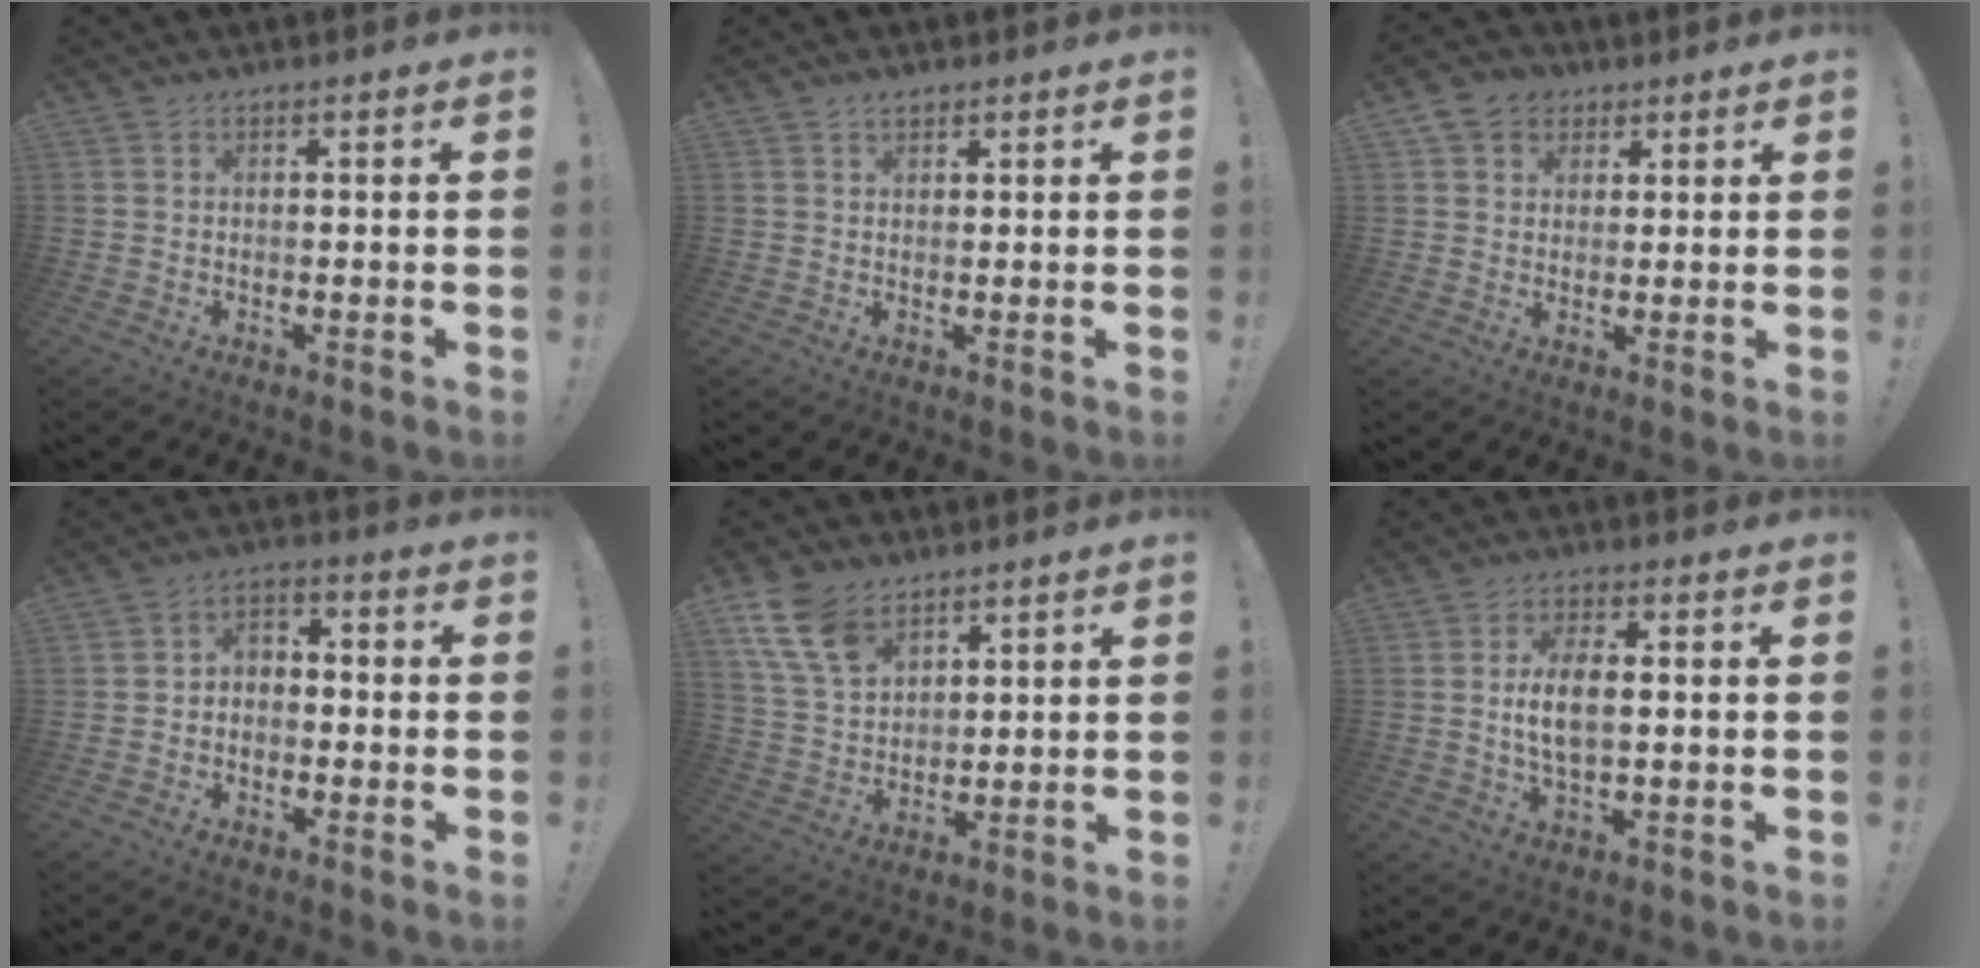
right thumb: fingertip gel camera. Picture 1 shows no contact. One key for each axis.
{"total": 1.7, "fx": 1.2, "fy": 0.9, "fz": 0.8, "tx": -0.015, "ty": -0.003, "tz": 0.022}
{"total": 6.8, "fx": 3.2, "fy": 5.6, "fz": 1.9, "tx": -0.034, "ty": -0.008, "tz": 0.066}
{"total": 4.3, "fx": -2.6, "fy": 3.0, "fz": 1.7, "tx": -0.034, "ty": 0.020, "tz": -0.047}
{"total": 11.9, "fx": 7.3, "fy": 7.1, "fz": 6.1, "tx": -0.124, "ty": -0.031, "tz": 0.143}
{"total": 7.8, "fx": 0.2, "fy": 3.3, "fz": 7.0, "tx": -0.135, "ty": -0.004, "tz": -0.001}